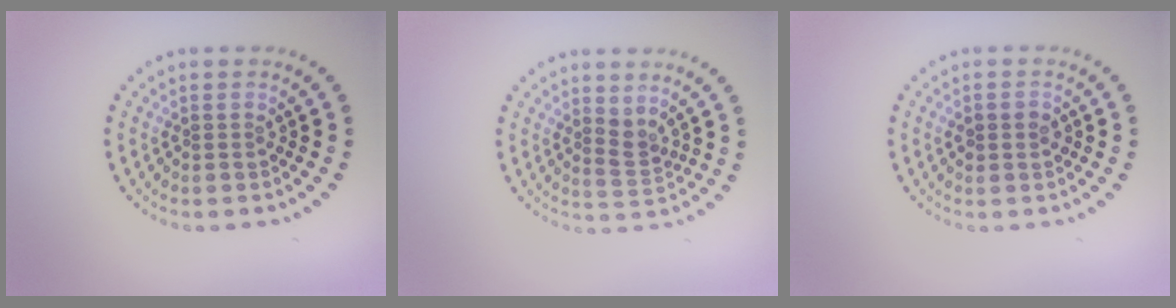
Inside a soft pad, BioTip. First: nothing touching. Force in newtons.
{"total": 1.6, "press": 1.3, "slide": 1.0}
{"total": 2.0, "press": 2.0, "slide": 0.1}